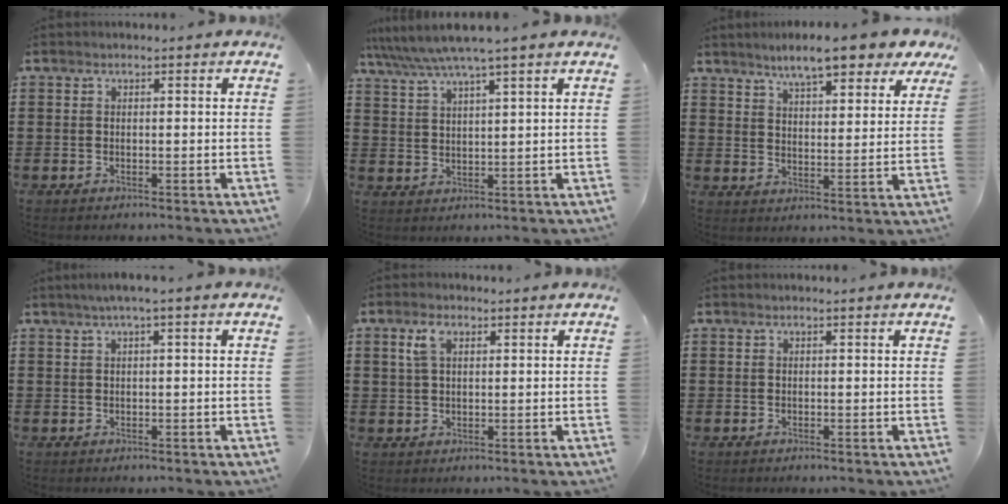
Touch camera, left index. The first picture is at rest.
{"total": 5.3, "force": [4.4, -0.1, 3.1], "torque": [-0.072, -0.016, 0.075]}
{"total": 7.7, "force": [6.7, 1.2, 3.6], "torque": [-0.077, -0.023, 0.117]}
{"total": 1.7, "force": [0.5, 0.0, 1.6], "torque": [-0.029, -0.001, 0.009]}
{"total": 3.3, "force": [1.7, 1.6, 2.4], "torque": [-0.053, 0.007, 0.031]}
{"total": 0.0}